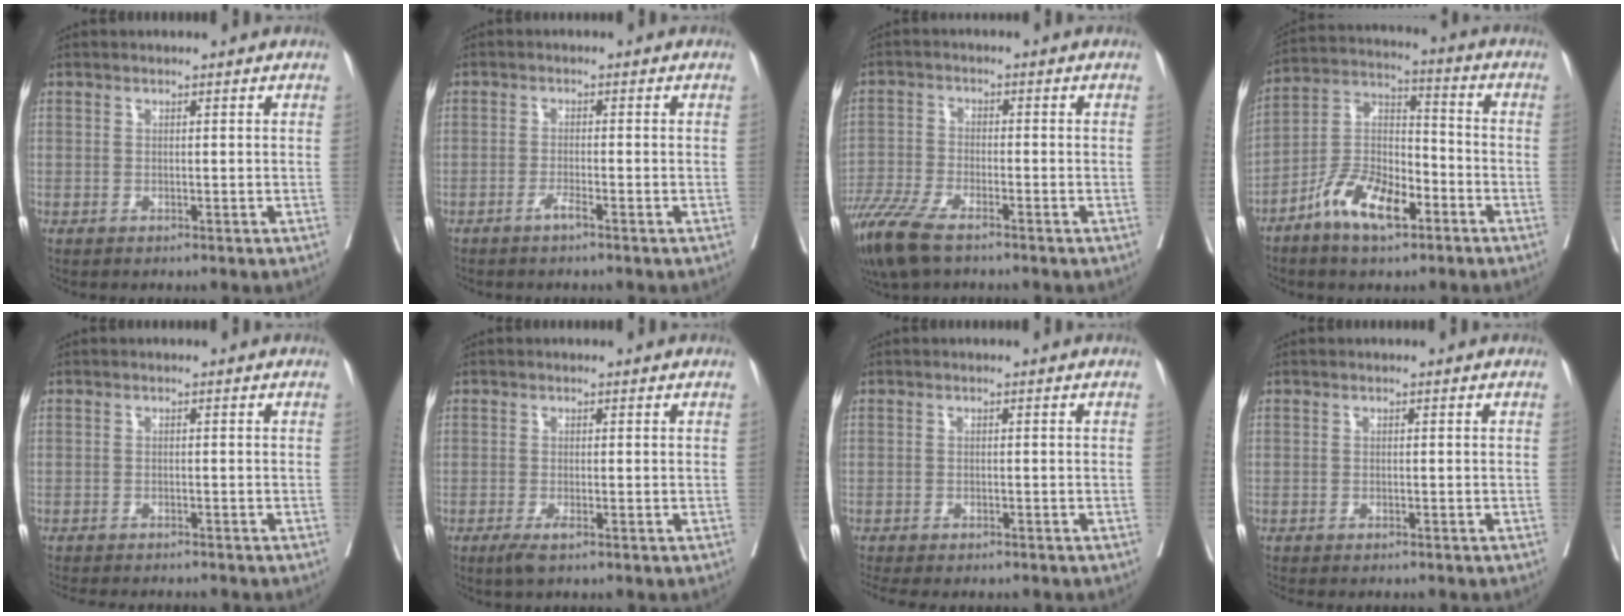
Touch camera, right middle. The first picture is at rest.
{"total": 1.6, "force": [-1.2, -0.1, 1.0], "torque": [-0.018, 0.001, -0.023]}
{"total": 9.9, "force": [-7.2, 2.6, 6.2], "torque": [-0.123, -0.023, -0.132]}
{"total": 11.3, "force": [-6.5, 4.4, 8.1], "torque": [-0.162, 0.011, -0.121]}
{"total": 8.1, "force": [-7.5, 1.2, 2.8], "torque": [-0.032, -0.009, -0.100]}
{"total": 2.1, "force": [-1.3, 0.4, 1.7], "torque": [-0.033, -0.005, -0.024]}
{"total": 8.4, "force": [-7.2, 2.3, 3.7], "torque": [-0.053, -0.004, -0.096]}
{"total": 3.7, "force": [-3.2, 0.7, 1.5], "torque": [-0.018, -0.005, -0.041]}